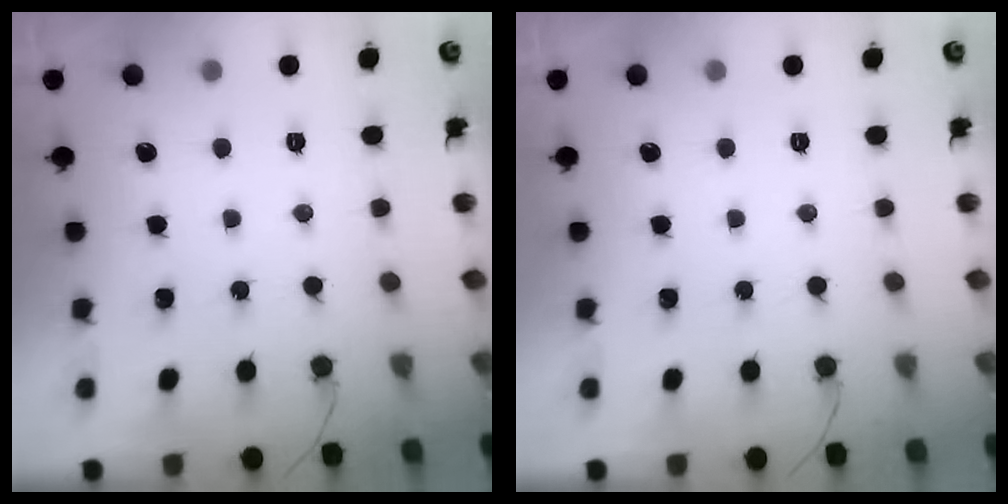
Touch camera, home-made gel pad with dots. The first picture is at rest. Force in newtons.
{"total": 0.0}